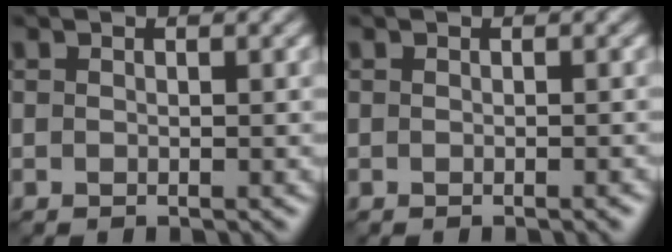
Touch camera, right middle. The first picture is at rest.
{"total": 0.6, "force": [-0.2, 0.1, 0.6], "torque": [-0.006, 0.001, -0.006]}